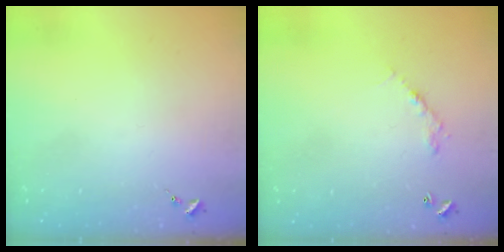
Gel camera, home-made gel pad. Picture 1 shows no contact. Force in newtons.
{"total": 5.1, "press": 5.1, "slide": 0.4}